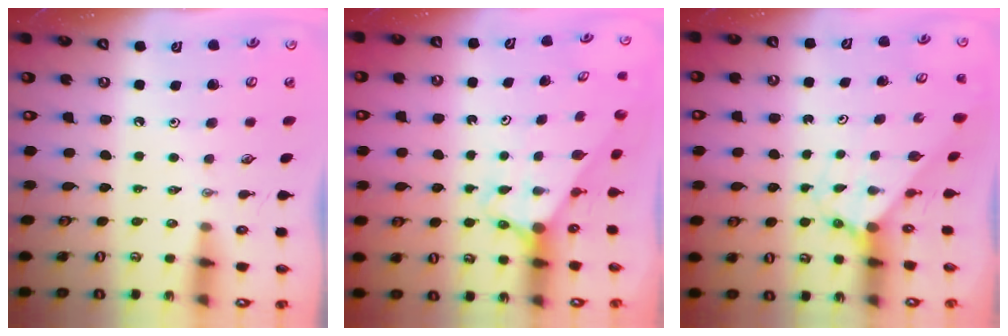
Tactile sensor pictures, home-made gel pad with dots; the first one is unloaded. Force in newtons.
{"total": 2.8, "press": 2.8, "slide": 0.0}
{"total": 1.9, "press": 1.9, "slide": 0.2}